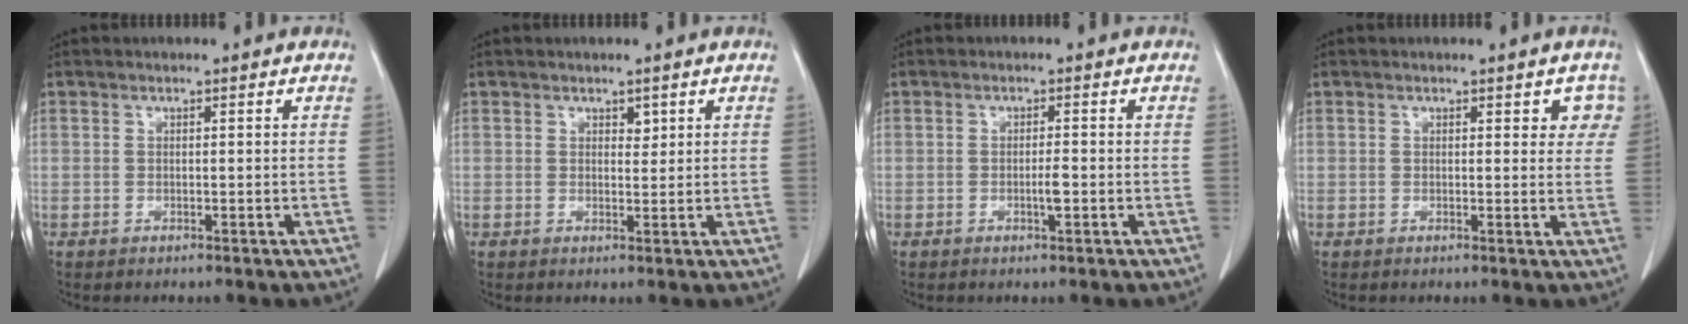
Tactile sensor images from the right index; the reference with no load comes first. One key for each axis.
{"total": 1.2, "fx": 0.7, "fy": 0.7, "fz": 0.7, "tx": -0.006, "ty": -0.004, "tz": 0.010}
{"total": 1.7, "fx": -0.5, "fy": 0.1, "fz": 1.7, "tx": -0.031, "ty": -0.001, "tz": -0.008}
{"total": 3.2, "fx": 1.5, "fy": 1.8, "fz": 2.2, "tx": -0.005, "ty": 0.004, "tz": 0.009}